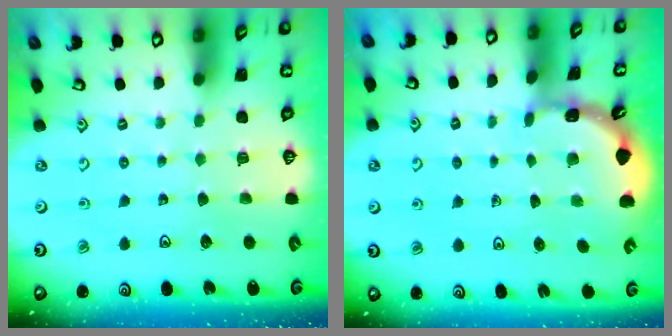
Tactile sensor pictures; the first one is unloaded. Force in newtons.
{"total": 1.7, "press": 1.7, "slide": 0.1}